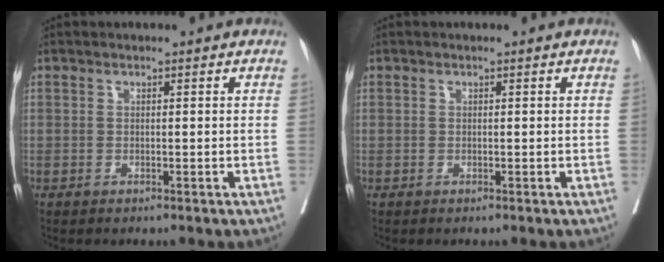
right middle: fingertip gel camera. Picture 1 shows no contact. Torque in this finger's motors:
{"motor_torque": [0.00, 0.00, 0.00, 0.00]}